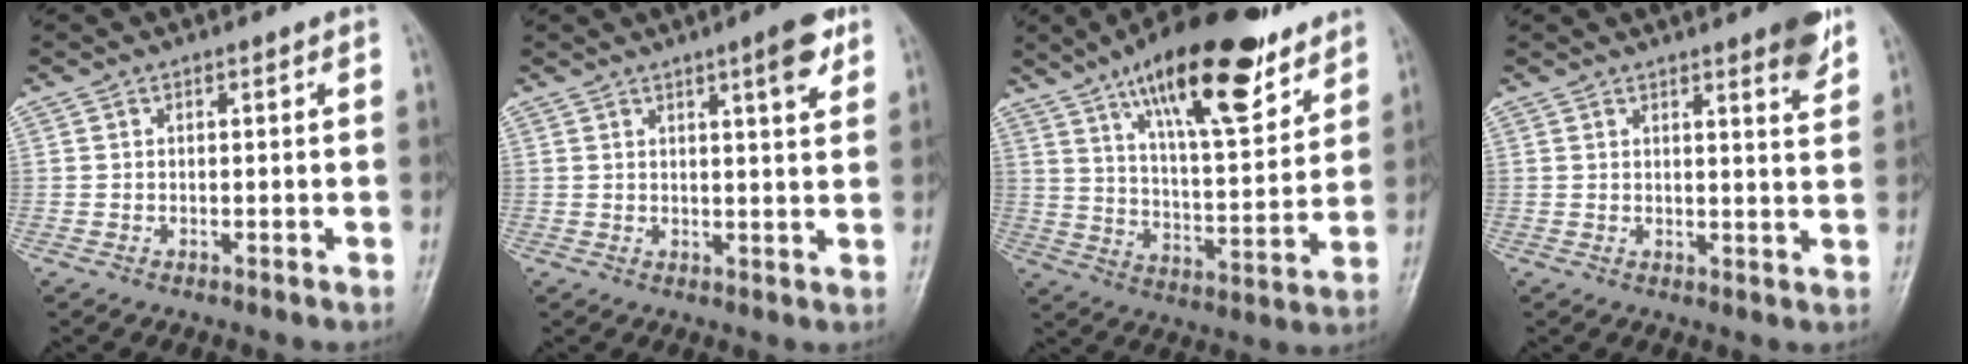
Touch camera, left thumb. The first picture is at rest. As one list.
[{"total": 5.9, "force": [3.4, 1.1, 4.7], "torque": [-0.058, -0.015, 0.043]}, {"total": 21.7, "force": [13.8, 7.1, 15.2], "torque": [-0.212, -0.058, 0.225]}, {"total": 5.6, "force": [3.8, 0.9, 4.1], "torque": [-0.043, -0.021, 0.046]}]